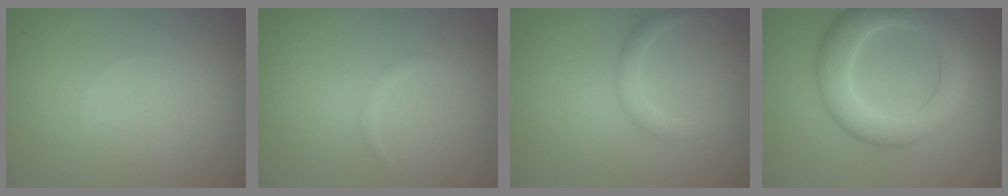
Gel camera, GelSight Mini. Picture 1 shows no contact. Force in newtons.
{"total": 0.7, "press": 0.7, "slide": 0.1}
{"total": 1.8, "press": 1.8, "slide": 0.1}
{"total": 6.6, "press": 6.6, "slide": 0.3}